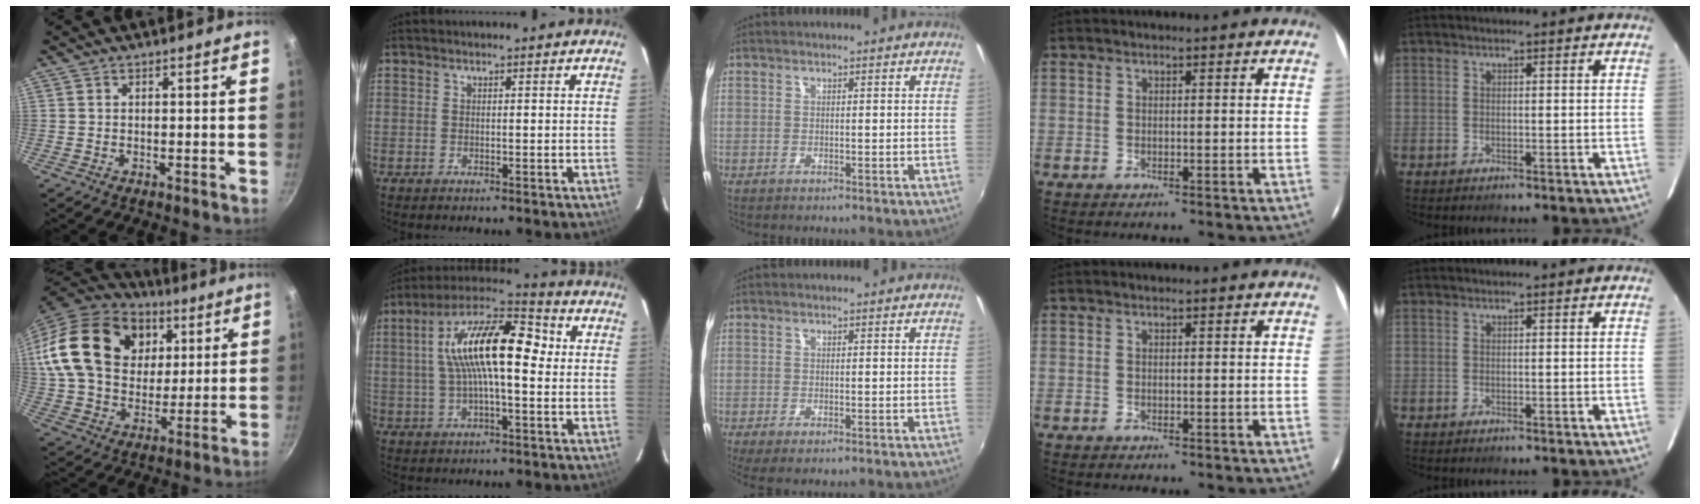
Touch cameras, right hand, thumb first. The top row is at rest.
{"thumb": {"total": 30.2, "force": [10.1, 21.9, 18.2], "torque": [-0.354, 0.007, 0.180]}, "index": {"total": 17.5, "force": [2.4, 6.4, 16.1], "torque": [-0.282, 0.027, 0.024]}, "middle": {"total": 3.5, "force": [-1.6, 1.0, 2.9], "torque": [-0.053, -0.018, -0.021]}}